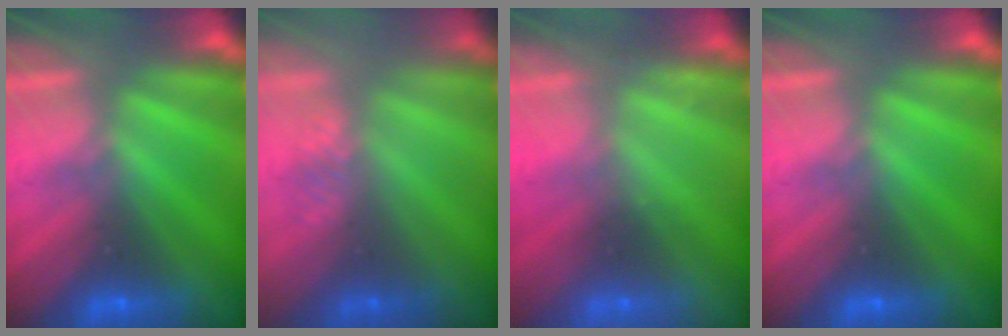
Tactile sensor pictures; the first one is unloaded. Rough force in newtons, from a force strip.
{"total": 2.9}
{"total": 2.3}
{"total": 0.0}